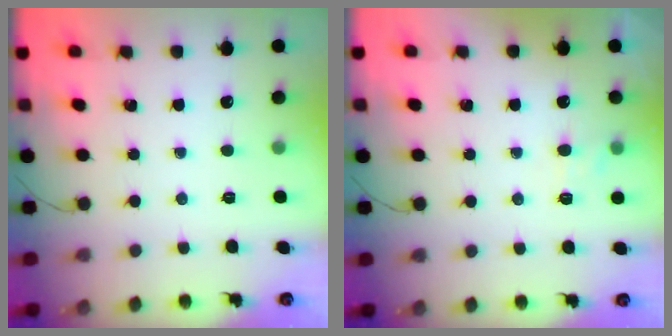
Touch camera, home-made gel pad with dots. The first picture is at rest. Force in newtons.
{"total": 7.3, "press": 7.1, "slide": 1.5}